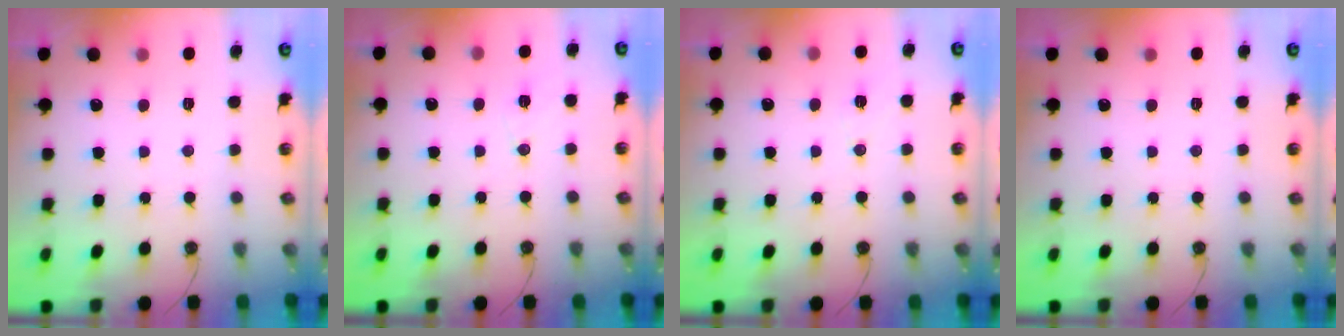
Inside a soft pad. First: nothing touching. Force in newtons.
{"total": 6.9, "press": 5.8, "slide": 3.7}
{"total": 6.5, "press": 5.5, "slide": 3.5}
{"total": 0.0}